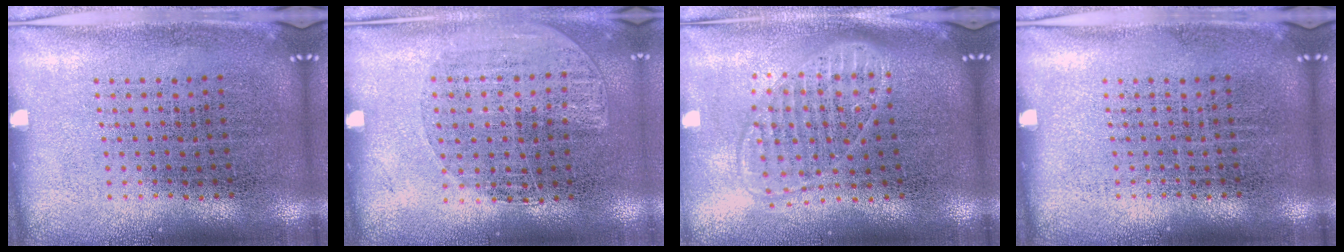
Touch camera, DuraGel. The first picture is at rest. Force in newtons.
{"total": 1.1, "press": 1.1, "slide": 0.4}
{"total": 1.8, "press": 1.5, "slide": 1.0}
{"total": 0.0}